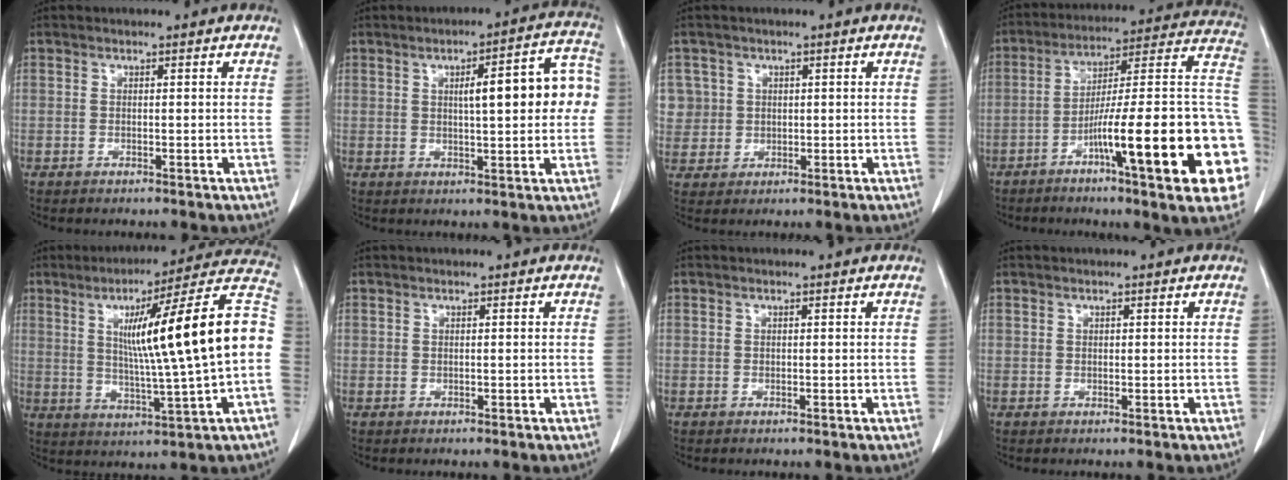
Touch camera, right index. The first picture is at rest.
{"total": 11.4, "force": [1.4, 2.4, 11.0], "torque": [-0.141, 0.036, 0.018]}
{"total": 6.1, "force": [1.6, 5.9, 0.2], "torque": [-0.002, 0.018, 0.043]}
{"total": 25.5, "force": [-7.3, 1.3, 24.4], "torque": [-0.260, 0.004, -0.116]}
{"total": 21.1, "force": [1.7, 0.0, 21.0], "torque": [-0.284, 0.028, 0.019]}
{"total": 0.0}
{"total": 0.0}
{"total": 0.0}